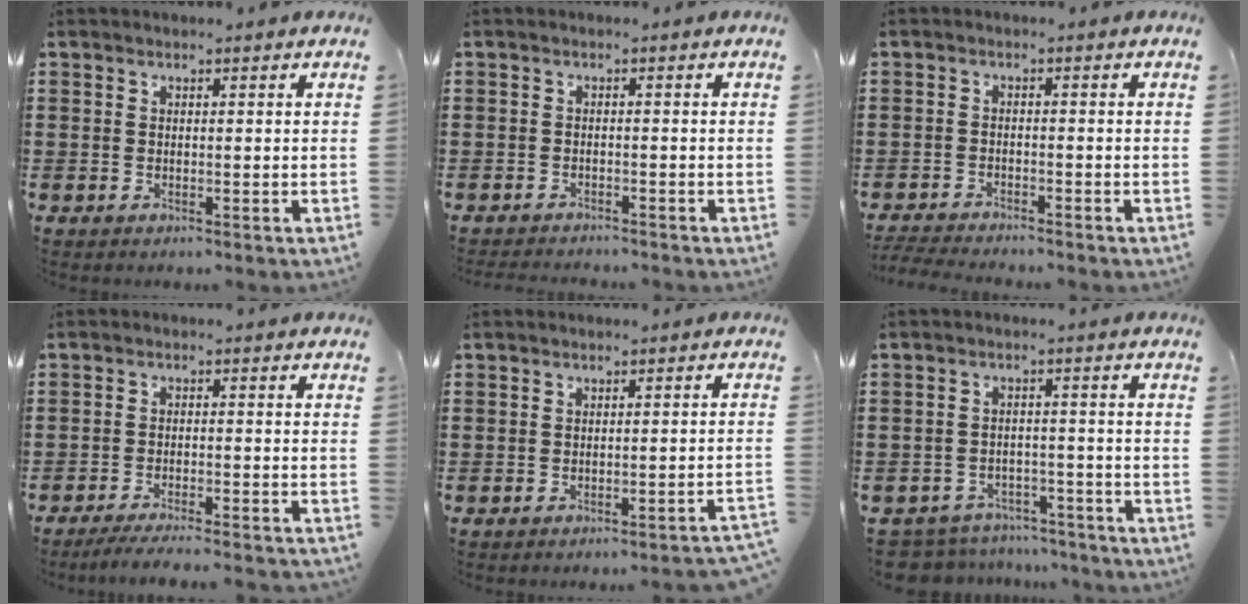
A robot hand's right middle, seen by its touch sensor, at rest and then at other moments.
{"total": 1.3, "force": [-1.3, 0.0, 0.1], "torque": [-0.006, 0.000, -0.027]}
{"total": 2.7, "force": [-2.7, 0.0, 0.4], "torque": [-0.017, -0.006, -0.058]}
{"total": 3.7, "force": [-3.5, -0.2, 1.3], "torque": [-0.020, -0.003, -0.069]}
{"total": 1.7, "force": [-1.6, -0.4, 0.5], "torque": [-0.010, 0.001, -0.033]}
{"total": 4.8, "force": [-4.7, 0.7, 0.0], "torque": [-0.010, 0.007, -0.101]}